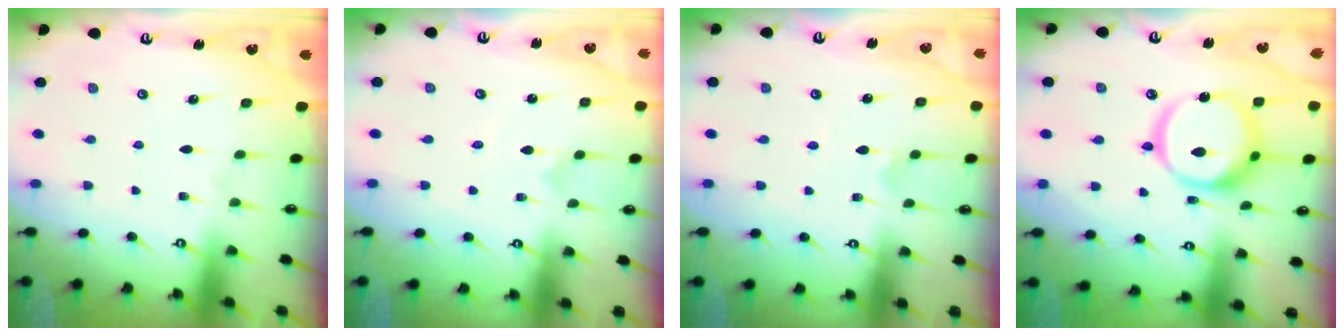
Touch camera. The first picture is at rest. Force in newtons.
{"total": 0.0}
{"total": 2.3, "press": 2.3, "slide": 0.2}
{"total": 16.1, "press": 16.0, "slide": 1.9}